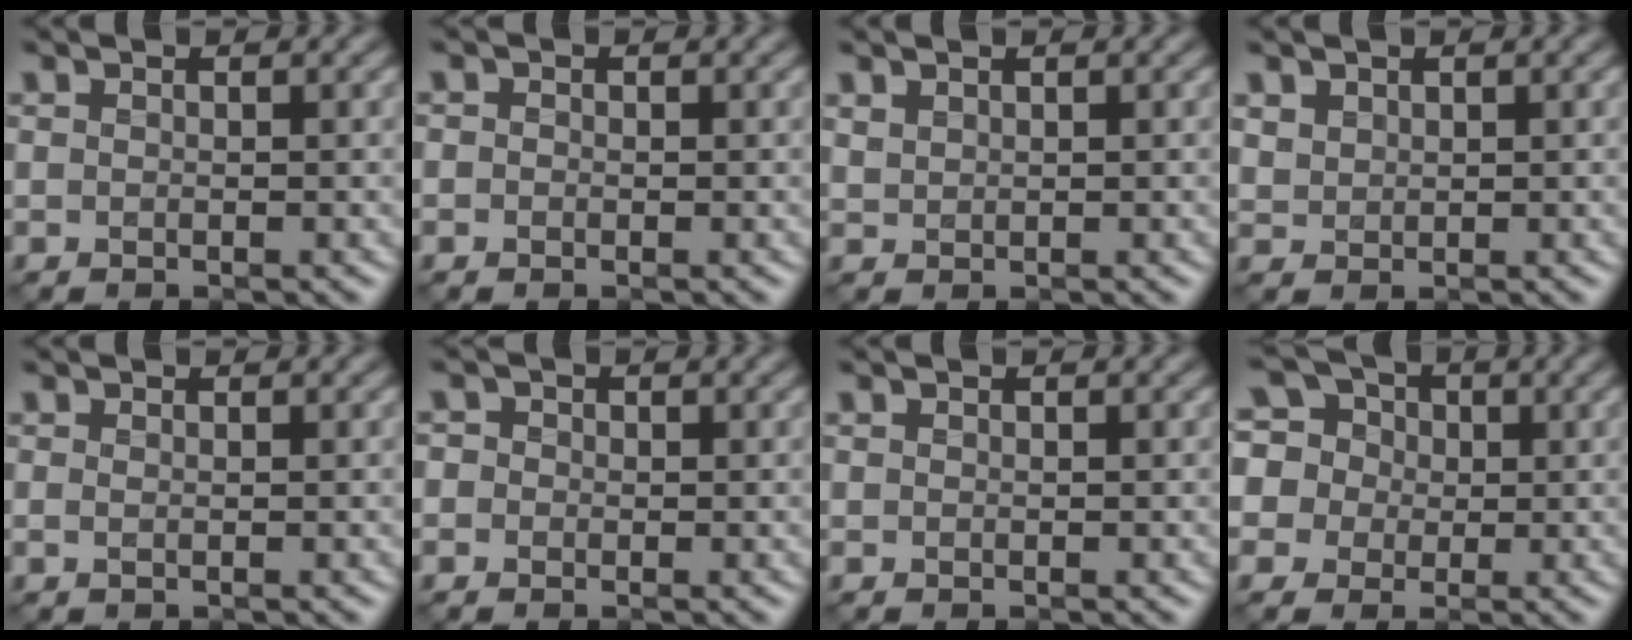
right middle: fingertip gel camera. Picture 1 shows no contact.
{"total": 0.6, "force": [-0.2, 0.6, 0.2], "torque": [-0.001, -0.004, -0.005]}
{"total": 0.9, "force": [0.8, 0.3, 0.2], "torque": [-0.012, 0.001, 0.021]}
{"total": 1.2, "force": [0.9, 0.8, 0.3], "torque": [-0.014, -0.002, 0.021]}
{"total": 0.5, "force": [0.1, 0.2, 0.5], "torque": [-0.013, 0.001, 0.002]}
{"total": 2.2, "force": [0.5, 2.0, 0.8], "torque": [0.005, 0.017, -0.020]}
{"total": 0.0}
{"total": 9.5, "force": [1.9, 8.6, 3.6], "torque": [-0.109, 0.046, 0.005]}